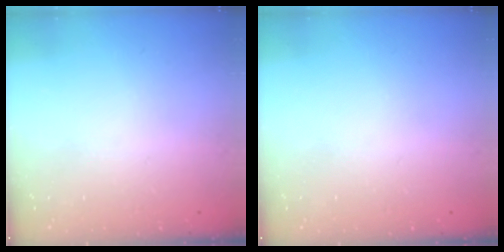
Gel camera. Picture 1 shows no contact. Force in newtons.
{"total": 0.0}